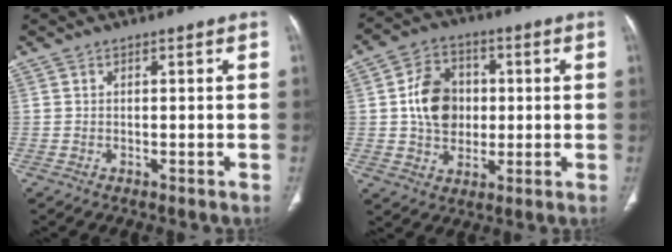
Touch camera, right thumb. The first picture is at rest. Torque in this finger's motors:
{"motor_torque": [1.28, 1.14, 0.73, 0.12, 0.07]}